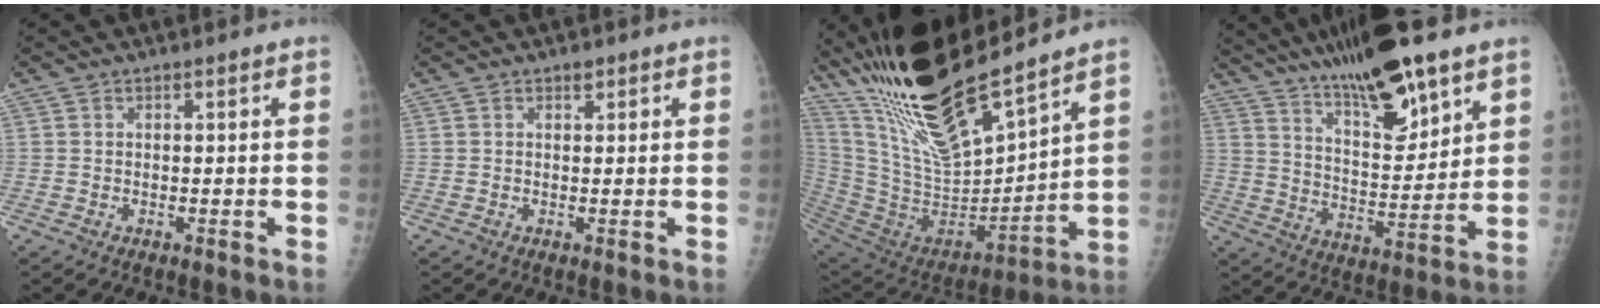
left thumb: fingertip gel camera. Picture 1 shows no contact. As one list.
[{"total": 1.0, "force": [0.6, 0.7, 0.5], "torque": [0.003, -0.002, 0.006]}, {"total": 25.0, "force": [19.9, 4.8, 14.4], "torque": [-0.241, -0.098, 0.376]}, {"total": 18.5, "force": [12.7, 4.3, 12.6], "torque": [-0.188, -0.064, 0.220]}]